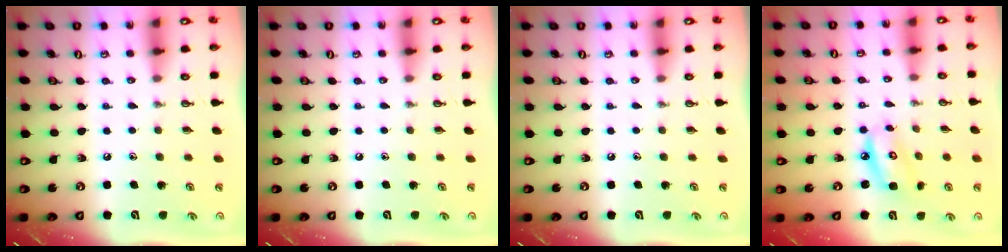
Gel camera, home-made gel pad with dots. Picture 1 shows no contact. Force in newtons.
{"total": 0.0}
{"total": 0.0}
{"total": 7.8, "press": 7.8, "slide": 0.8}